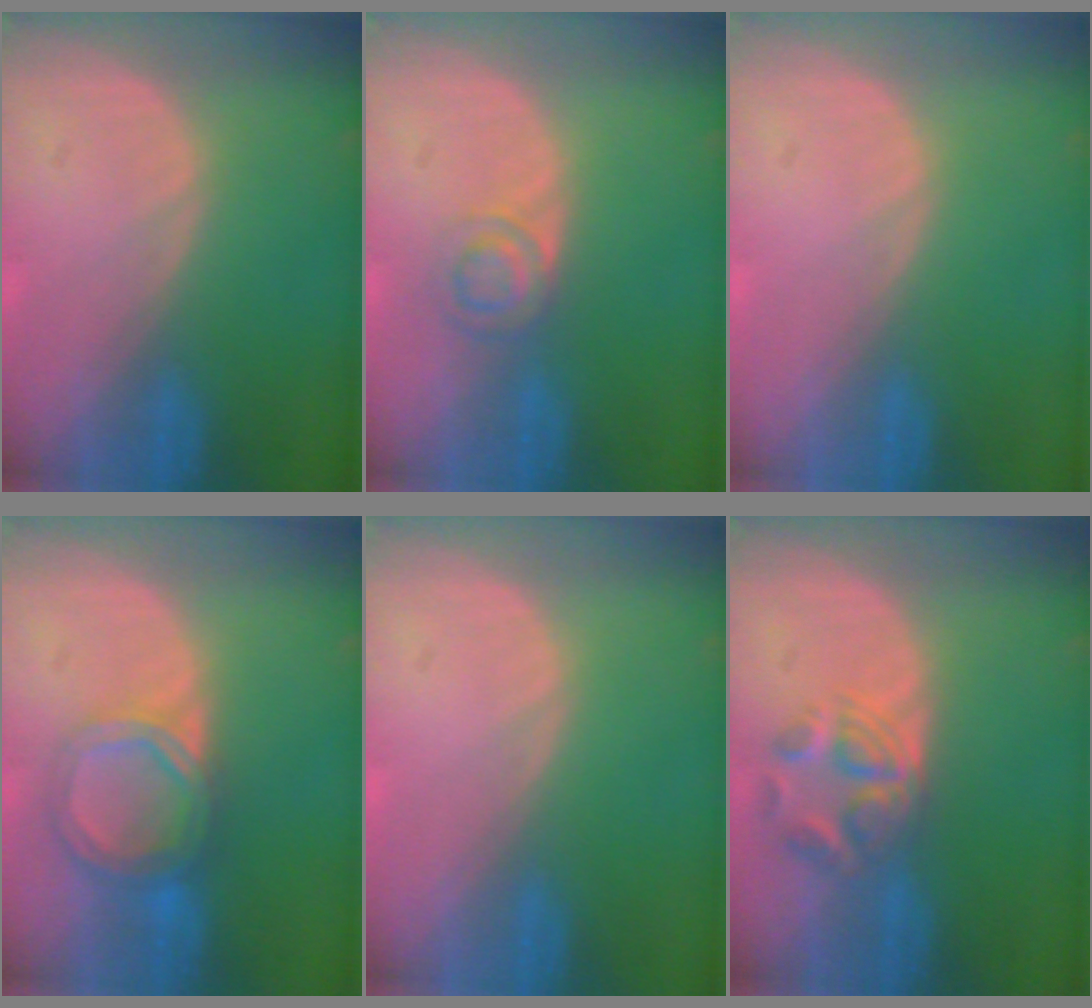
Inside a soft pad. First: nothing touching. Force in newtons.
{"total": 3.3, "press": 3.3, "slide": 0.4}
{"total": 0.6, "press": 0.1, "slide": 0.6}
{"total": 6.4, "press": 5.7, "slide": 3.0}
{"total": 0.6, "press": 0.1, "slide": 0.6}
{"total": 5.7, "press": 4.8, "slide": 3.1}